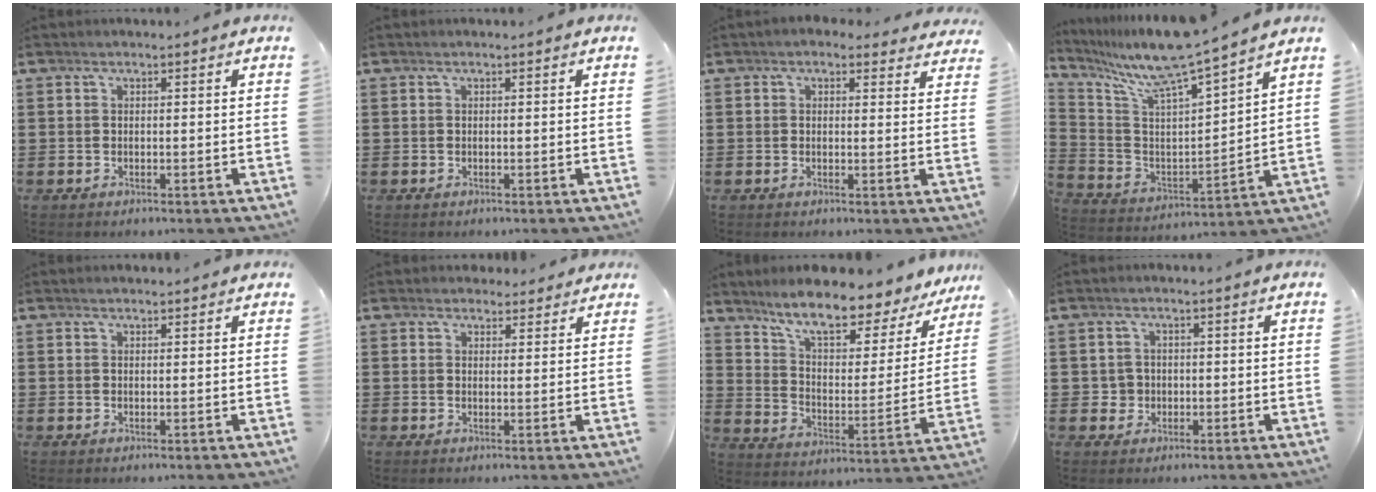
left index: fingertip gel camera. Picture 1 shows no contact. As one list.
[{"total": 0.0}, {"total": 1.8, "force": [1.5, 0.8, 0.4], "torque": [-0.006, 0.000, 0.026]}, {"total": 9.1, "force": [8.2, -0.6, 3.9], "torque": [-0.113, -0.067, 0.136]}, {"total": 0.8, "force": [0.8, 0.1, 0.1], "torque": [-0.003, 0.000, 0.015]}, {"total": 2.7, "force": [2.4, 1.1, 0.1], "torque": [-0.001, -0.003, 0.045]}, {"total": 9.3, "force": [8.0, 1.3, 4.5], "torque": [-0.107, -0.059, 0.132]}, {"total": 2.1, "force": [0.0, 2.0, 0.4], "torque": [-0.018, 0.008, -0.004]}]